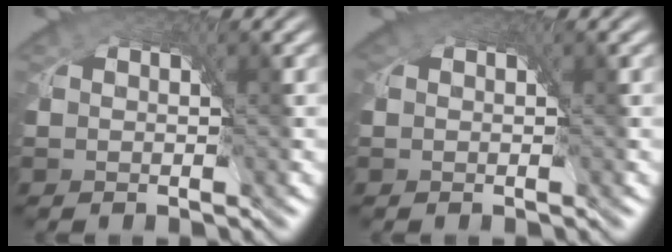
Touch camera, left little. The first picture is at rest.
{"total": 1.3, "force": [0.3, 1.1, 0.4], "torque": [-0.011, -0.002, 0.001]}